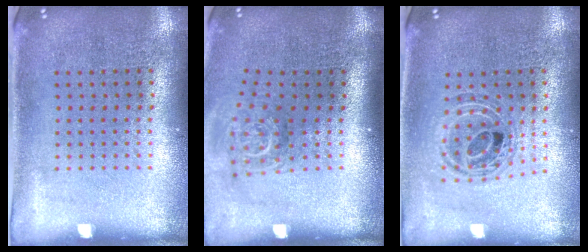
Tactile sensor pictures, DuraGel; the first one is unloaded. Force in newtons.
{"total": 1.8, "press": 1.3, "slide": 1.2}
{"total": 0.8, "press": 0.8, "slide": 0.1}